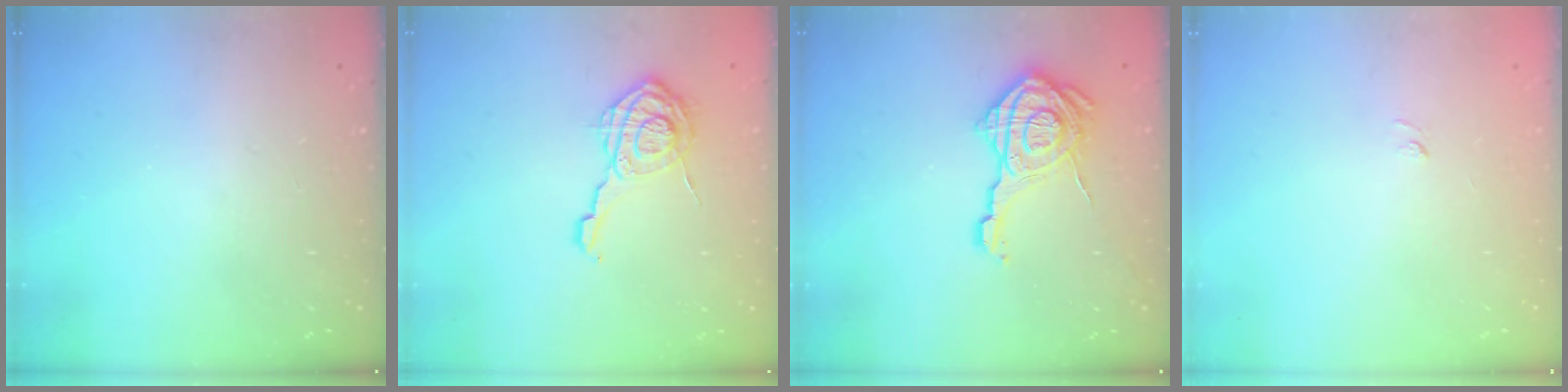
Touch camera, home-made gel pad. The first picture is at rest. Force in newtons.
{"total": 12.1, "press": 12.1, "slide": 0.7}
{"total": 17.5, "press": 17.5, "slide": 0.7}
{"total": 3.3, "press": 3.1, "slide": 1.0}